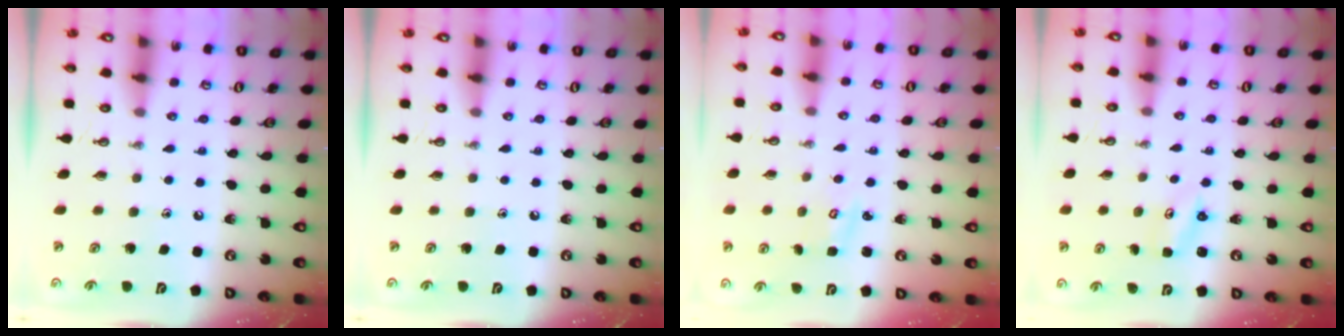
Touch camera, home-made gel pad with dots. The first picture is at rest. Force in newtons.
{"total": 0.0}
{"total": 2.7, "press": 2.7, "slide": 0.3}
{"total": 2.3, "press": 2.3, "slide": 0.2}